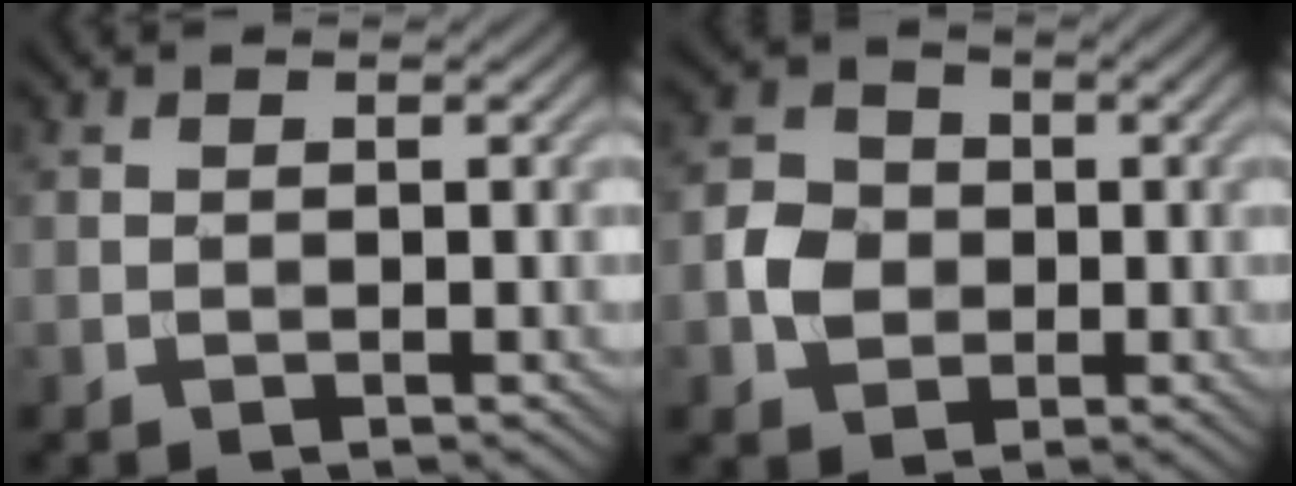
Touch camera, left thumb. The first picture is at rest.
{"total": 4.5, "force": [-0.9, 3.9, 2.0], "torque": [-0.043, 0.001, -0.023]}